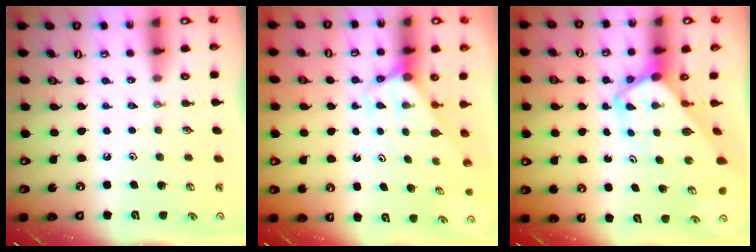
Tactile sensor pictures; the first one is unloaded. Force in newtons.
{"total": 2.6, "press": 2.6, "slide": 0.2}
{"total": 6.4, "press": 6.4, "slide": 0.6}